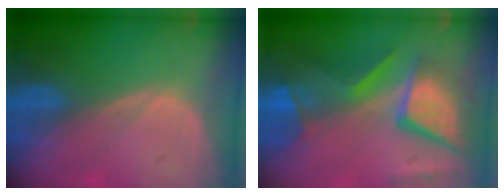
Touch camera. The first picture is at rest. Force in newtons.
{"total": 12.1, "press": 9.9, "slide": 6.9}